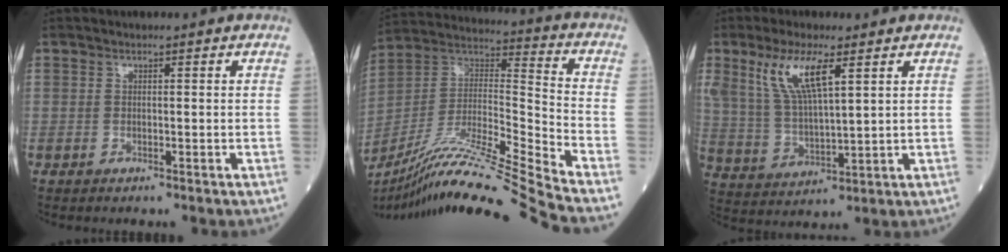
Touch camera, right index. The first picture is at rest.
{"total": 24.2, "force": [-20.6, -2.7, 12.4], "torque": [-0.229, -0.031, -0.365]}
{"total": 10.0, "force": [5.0, 2.3, 8.3], "torque": [-0.184, 0.005, 0.106]}